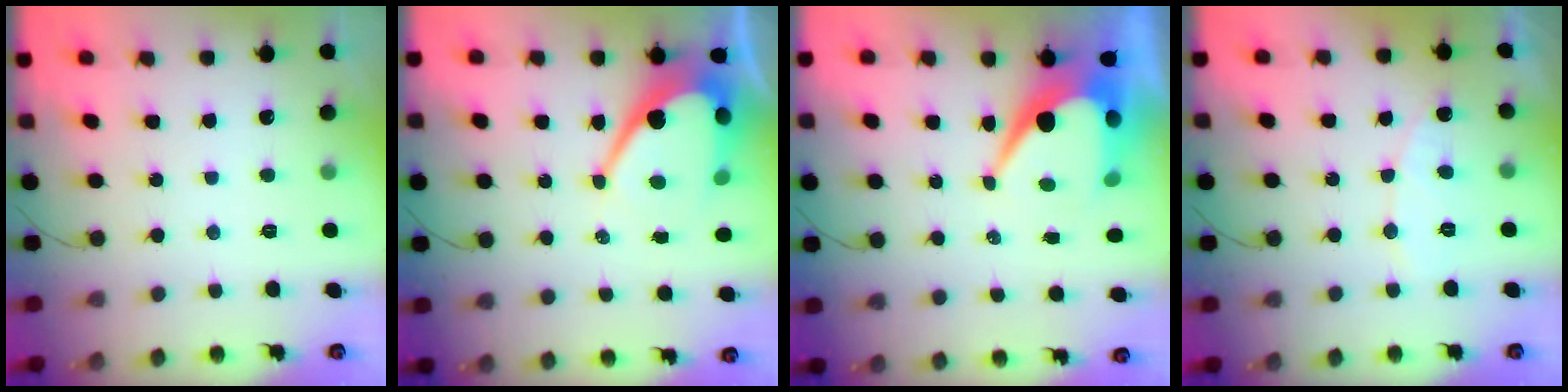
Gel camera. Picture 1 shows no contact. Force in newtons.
{"total": 13.4, "press": 13.4, "slide": 1.3}
{"total": 11.2, "press": 11.1, "slide": 1.0}
{"total": 6.3, "press": 6.3, "slide": 0.5}